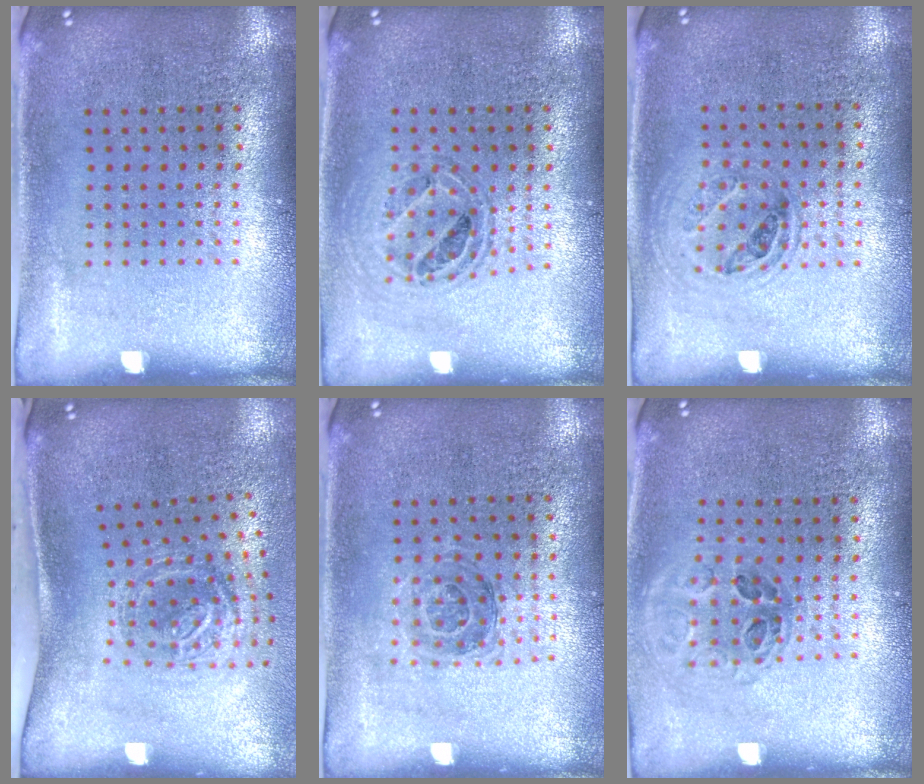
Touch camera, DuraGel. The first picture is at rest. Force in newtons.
{"total": 0.8, "press": 0.7, "slide": 0.2}
{"total": 1.1, "press": 1.0, "slide": 0.5}
{"total": 1.8, "press": 1.2, "slide": 1.4}
{"total": 1.1, "press": 1.0, "slide": 0.3}
{"total": 1.0, "press": 1.0, "slide": 0.3}